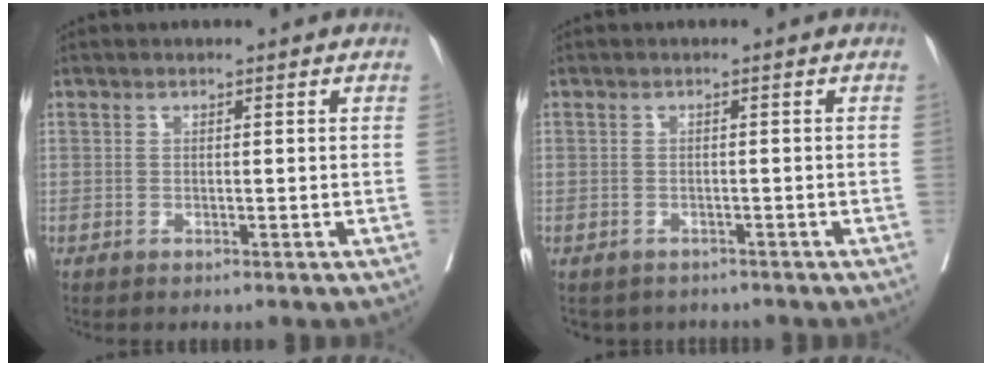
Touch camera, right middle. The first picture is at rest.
{"total": 3.9, "force": [-3.4, 1.9, 0.4], "torque": [-0.004, 0.003, -0.043]}